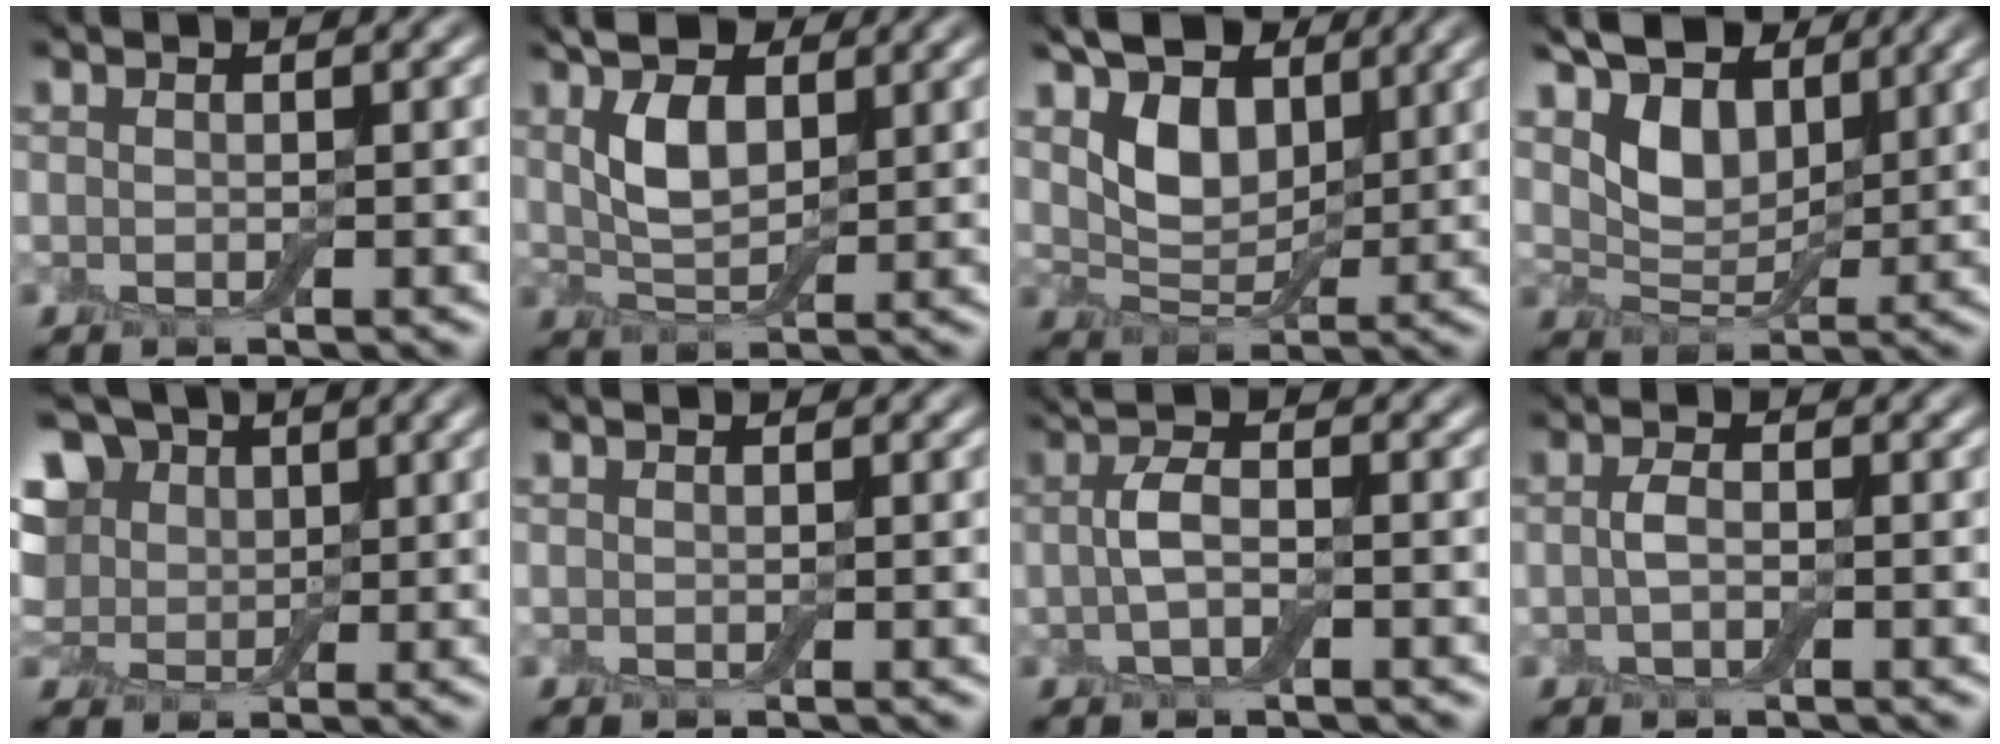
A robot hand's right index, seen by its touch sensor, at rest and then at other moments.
{"total": 5.1, "force": [2.2, 2.6, 3.8], "torque": [-0.081, 0.004, 0.040]}
{"total": 6.2, "force": [2.9, 3.9, 3.7], "torque": [-0.084, -0.004, 0.043]}
{"total": 6.3, "force": [3.7, 3.8, 3.5], "torque": [-0.078, -0.001, 0.056]}
{"total": 8.9, "force": [2.7, 7.1, 4.6], "torque": [-0.096, 0.031, 0.022]}
{"total": 0.0}
{"total": 2.7, "force": [0.0, 0.9, 2.5], "torque": [-0.055, 0.001, -0.004]}
{"total": 1.5, "force": [-0.1, 0.6, 1.4], "torque": [-0.032, 0.001, -0.006]}